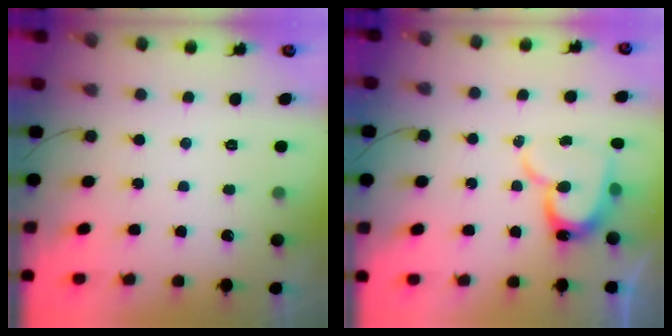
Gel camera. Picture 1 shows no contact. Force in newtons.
{"total": 13.7, "press": 13.6, "slide": 1.2}